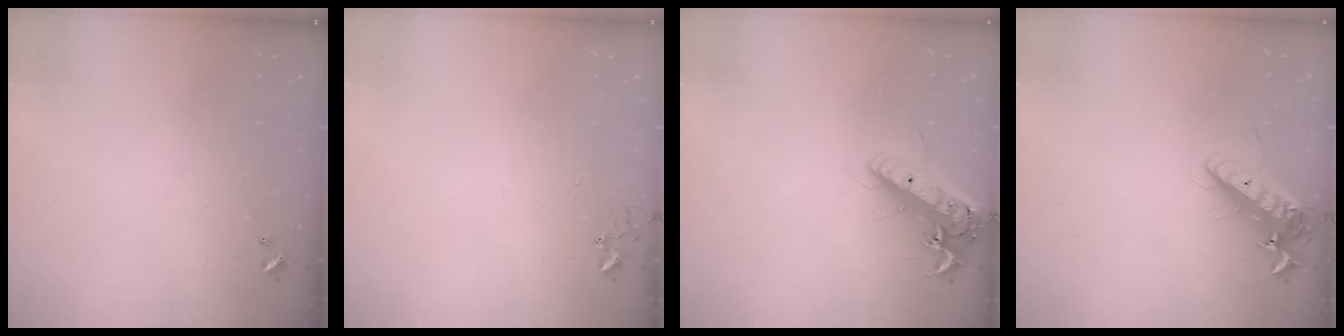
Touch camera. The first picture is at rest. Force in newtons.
{"total": 2.7, "press": 2.7, "slide": 0.3}
{"total": 17.6, "press": 17.2, "slide": 3.6}
{"total": 14.0, "press": 13.7, "slide": 2.8}